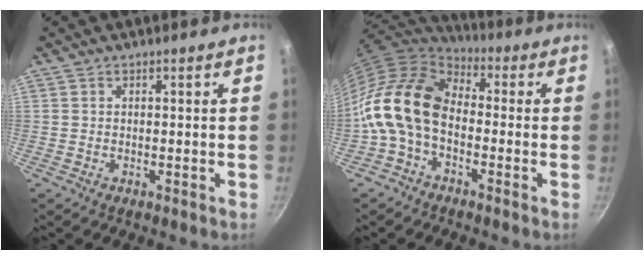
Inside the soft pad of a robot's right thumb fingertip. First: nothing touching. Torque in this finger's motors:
{"motor_torque": [1.51, 3.31, 1.17, -1.28, 0.62]}